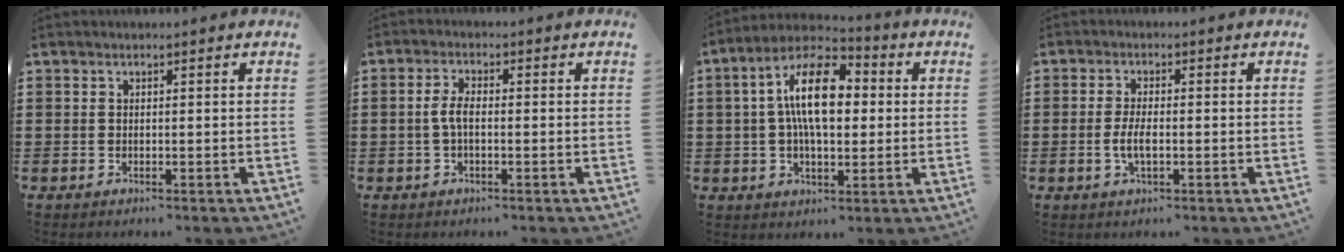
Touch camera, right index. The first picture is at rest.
{"total": 3.2, "force": [-0.5, 1.2, 2.9], "torque": [-0.069, -0.002, -0.014]}
{"total": 12.1, "force": [1.9, 5.8, 10.4], "torque": [-0.213, 0.010, 0.026]}
{"total": 3.2, "force": [-0.7, 1.0, 3.0], "torque": [-0.069, -0.004, -0.017]}